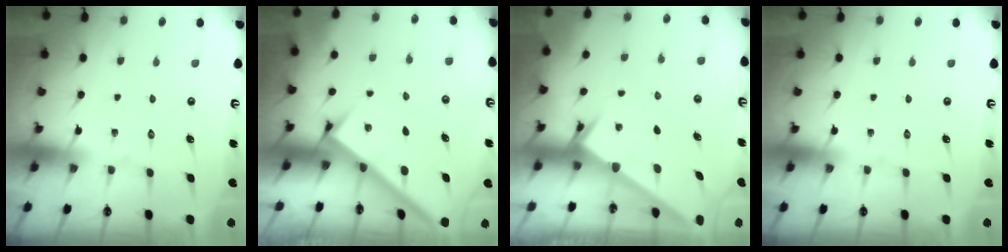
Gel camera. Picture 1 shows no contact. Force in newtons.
{"total": 2.5, "press": 2.5, "slide": 0.3}
{"total": 2.1, "press": 2.1, "slide": 0.2}
{"total": 0.0}